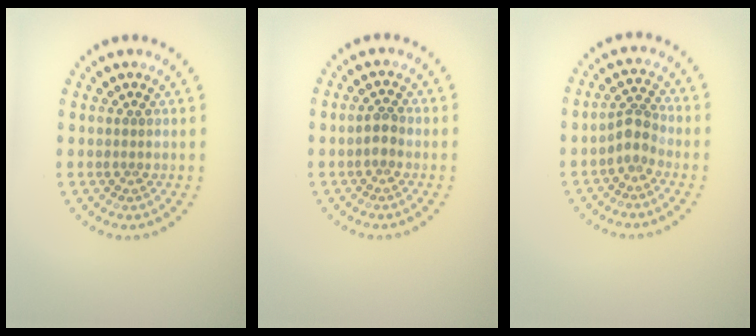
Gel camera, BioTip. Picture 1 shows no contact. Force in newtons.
{"total": 1.4, "press": 1.4, "slide": 0.3}
{"total": 2.3, "press": 1.9, "slide": 1.4}